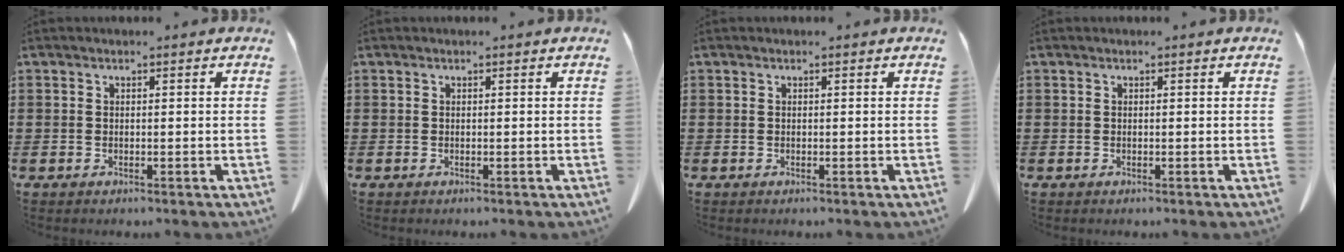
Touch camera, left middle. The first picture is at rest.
{"total": 0.0}
{"total": 0.0}
{"total": 0.0}